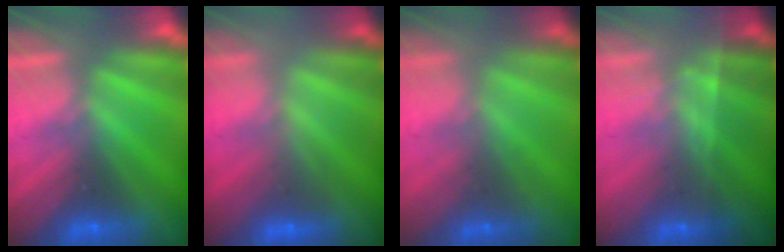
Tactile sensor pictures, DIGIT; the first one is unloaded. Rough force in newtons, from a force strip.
{"total": 2.2}
{"total": 1.8}
{"total": 1.8}